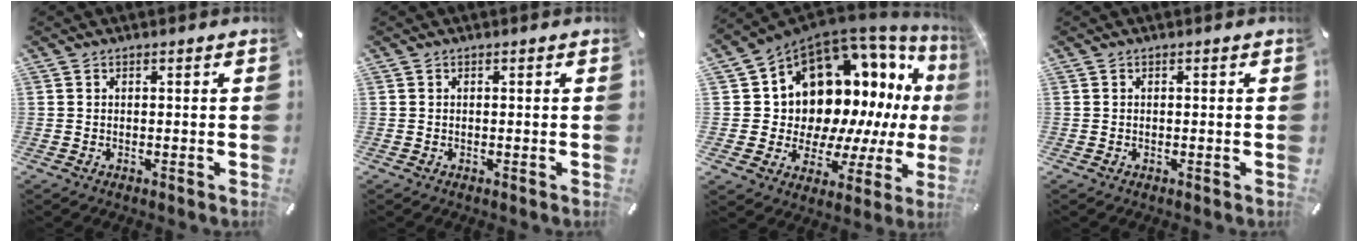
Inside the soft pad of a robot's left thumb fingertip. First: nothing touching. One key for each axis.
{"total": 0.0}
{"total": 15.8, "fx": 5.9, "fy": 12.2, "fz": 8.1, "tx": -0.107, "ty": -0.086, "tz": 0.126}
{"total": 0.0}